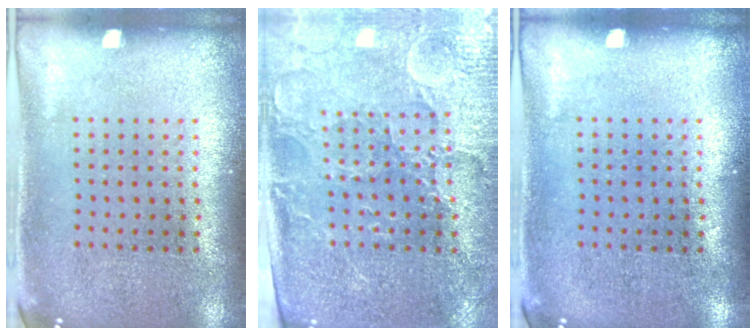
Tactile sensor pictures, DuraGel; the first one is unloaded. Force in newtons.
{"total": 3.5, "press": 3.2, "slide": 1.3}
{"total": 0.0}